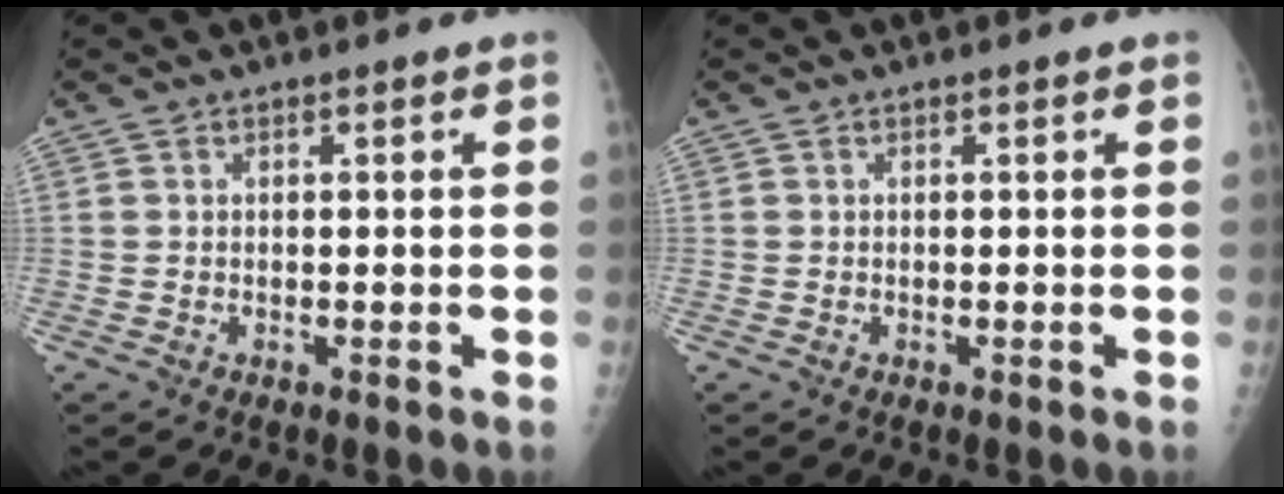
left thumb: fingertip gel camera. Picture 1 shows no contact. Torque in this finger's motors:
{"motor_torque": [0.00, 0.01, -0.03, -0.04, 0.00]}